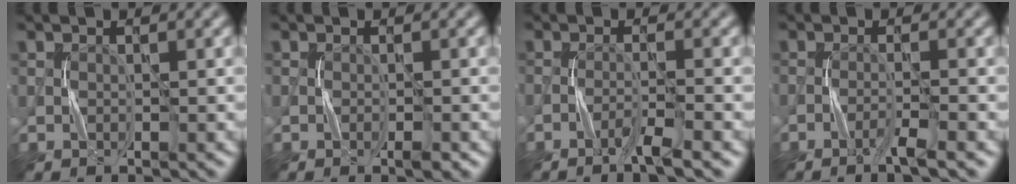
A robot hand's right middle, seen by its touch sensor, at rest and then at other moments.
{"total": 0.8, "force": [-0.5, 0.1, 0.6], "torque": [-0.008, 0.000, -0.007]}
{"total": 2.2, "force": [-1.5, -0.2, 1.6], "torque": [-0.024, 0.003, -0.037]}
{"total": 1.8, "force": [-1.2, -0.2, 1.4], "torque": [-0.018, 0.003, -0.032]}